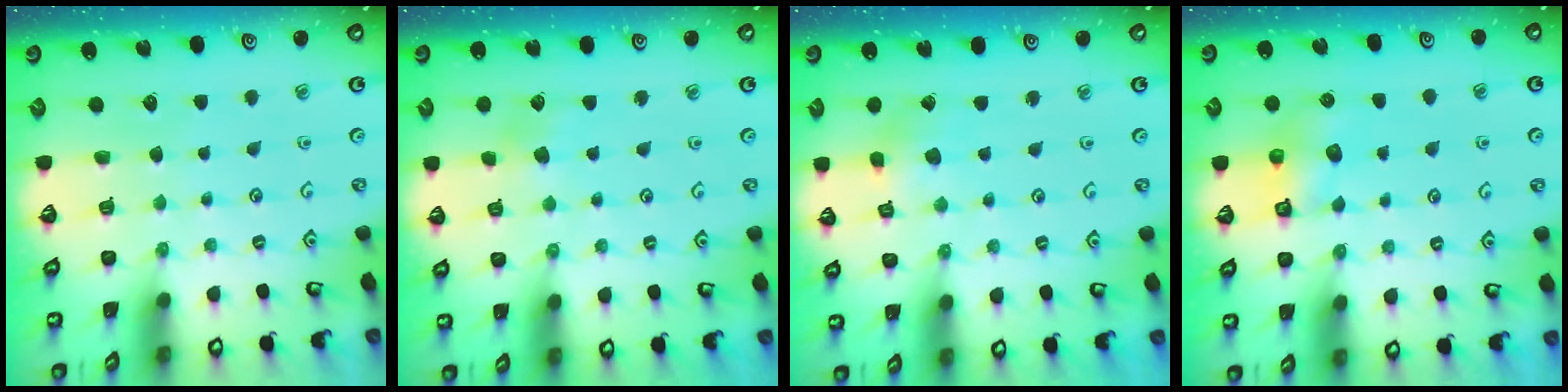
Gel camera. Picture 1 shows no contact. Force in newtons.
{"total": 3.5, "press": 3.5, "slide": 0.3}
{"total": 2.6, "press": 2.6, "slide": 0.1}
{"total": 7.6, "press": 7.6, "slide": 0.6}